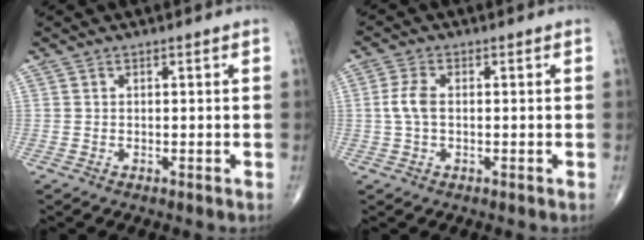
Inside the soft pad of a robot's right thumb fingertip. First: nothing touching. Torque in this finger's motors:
{"motor_torque": [-0.09, 0.39, 0.11, -0.05, 0.03]}